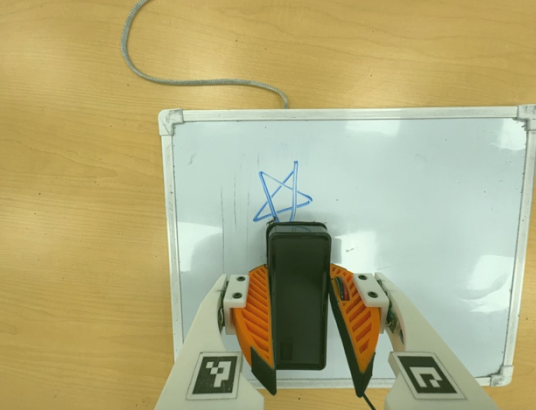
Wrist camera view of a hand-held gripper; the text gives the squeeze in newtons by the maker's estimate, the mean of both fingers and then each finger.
{"total": 6.0, "left": 4.7, "right": 7.3}